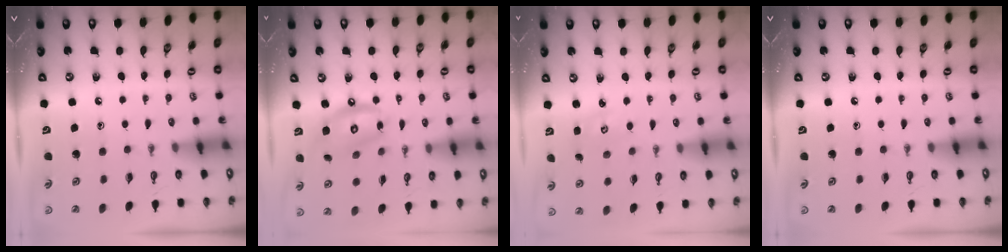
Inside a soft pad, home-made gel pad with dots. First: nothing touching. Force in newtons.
{"total": 11.4, "press": 11.3, "slide": 1.1}
{"total": 2.1, "press": 2.1, "slide": 0.2}
{"total": 0.0}